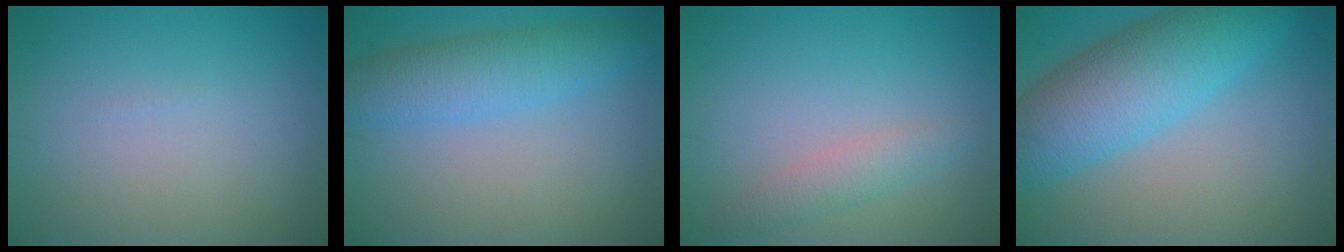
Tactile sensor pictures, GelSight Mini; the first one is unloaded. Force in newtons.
{"total": 4.7, "press": 4.7, "slide": 0.1}
{"total": 2.0, "press": 2.0, "slide": 0.1}
{"total": 9.1, "press": 9.1, "slide": 0.1}